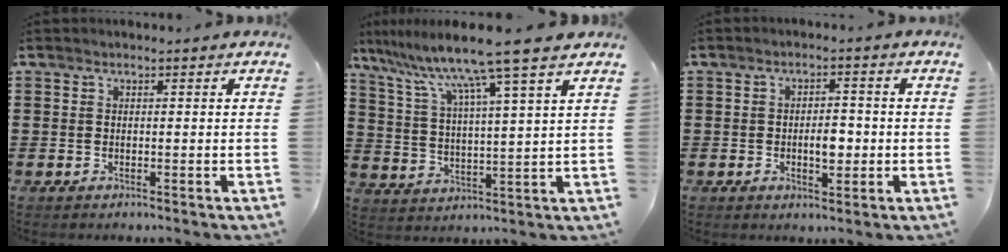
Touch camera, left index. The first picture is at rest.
{"total": 10.6, "force": [8.3, -1.1, 6.5], "torque": [-0.155, -0.043, 0.131]}
{"total": 3.8, "force": [-0.6, 1.9, 3.2], "torque": [-0.046, -0.003, -0.016]}